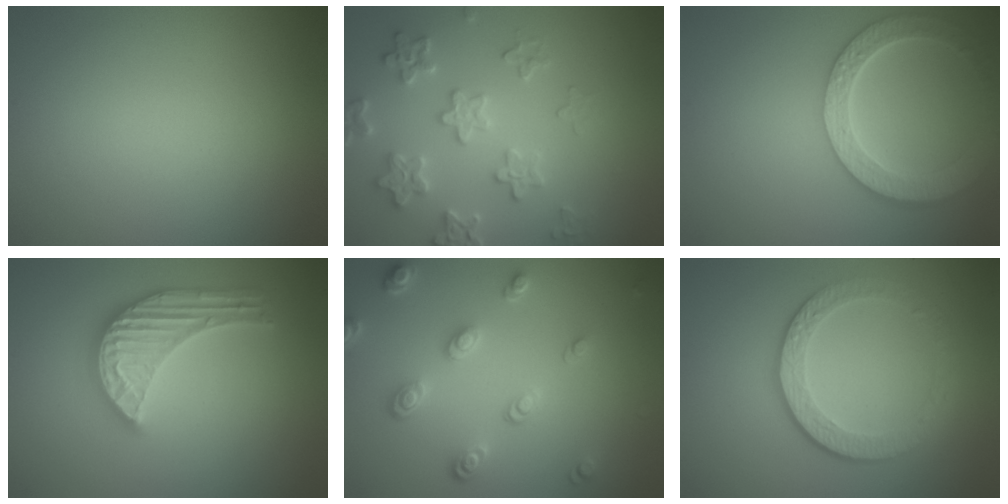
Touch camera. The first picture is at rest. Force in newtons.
{"total": 3.8, "press": 3.7, "slide": 0.8}
{"total": 5.7, "press": 4.6, "slide": 3.4}
{"total": 4.2, "press": 4.1, "slide": 0.5}
{"total": 3.7, "press": 2.8, "slide": 2.3}
{"total": 4.3, "press": 3.0, "slide": 3.1}